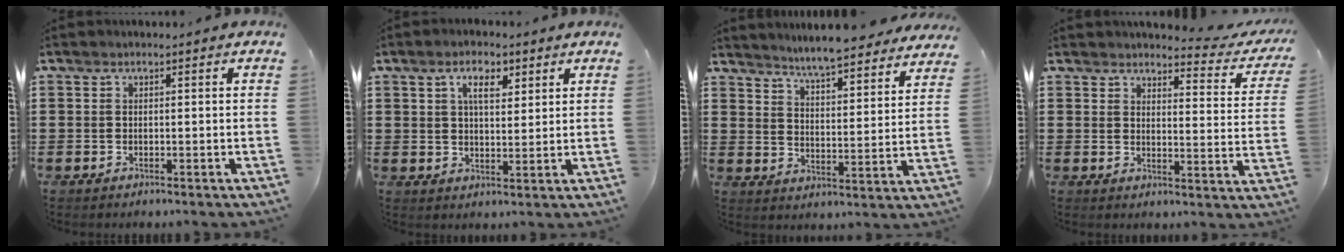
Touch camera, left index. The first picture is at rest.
{"total": 5.1, "force": [2.9, 2.3, 3.5], "torque": [-0.064, 0.005, 0.046]}
{"total": 5.4, "force": [5.3, -0.6, 0.8], "torque": [-0.041, -0.040, 0.089]}
{"total": 3.8, "force": [3.6, 0.4, 1.3], "torque": [-0.035, -0.021, 0.060]}